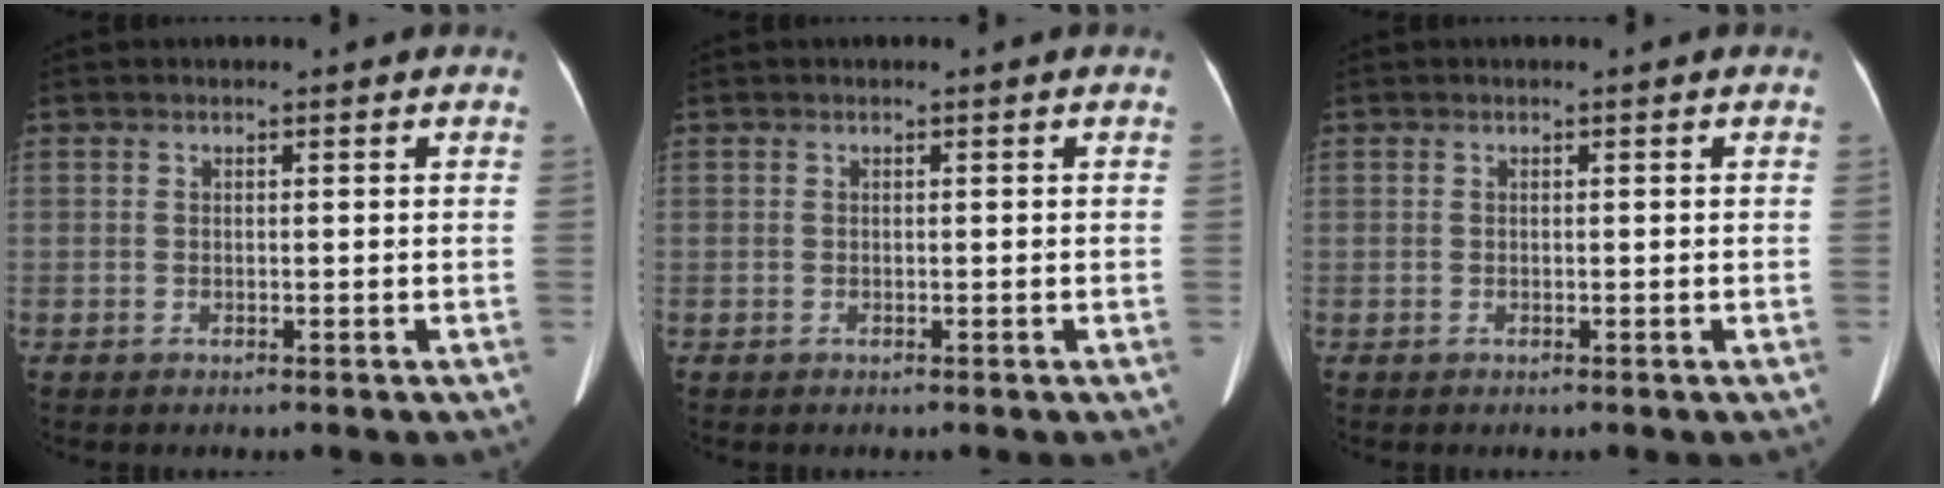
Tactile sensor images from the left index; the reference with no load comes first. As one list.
[{"total": 0.0}, {"total": 0.0}]